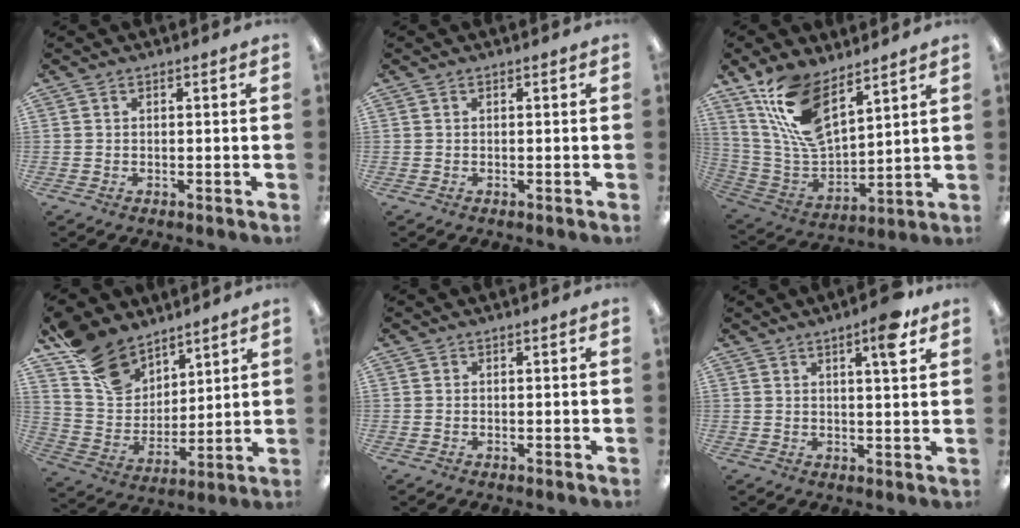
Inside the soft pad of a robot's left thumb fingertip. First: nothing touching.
{"total": 0.0}
{"total": 16.8, "force": [10.5, 7.6, 10.7], "torque": [-0.227, -0.048, 0.194]}
{"total": 14.8, "force": [11.0, 8.7, 4.7], "torque": [-0.102, -0.064, 0.218]}
{"total": 0.0}
{"total": 6.3, "force": [3.8, 0.9, 4.9], "torque": [-0.074, -0.010, 0.057]}